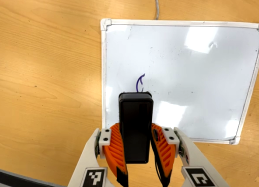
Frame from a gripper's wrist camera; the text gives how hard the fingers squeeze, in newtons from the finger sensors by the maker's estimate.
{"total": 8.6, "left": 7.1, "right": 10.1}